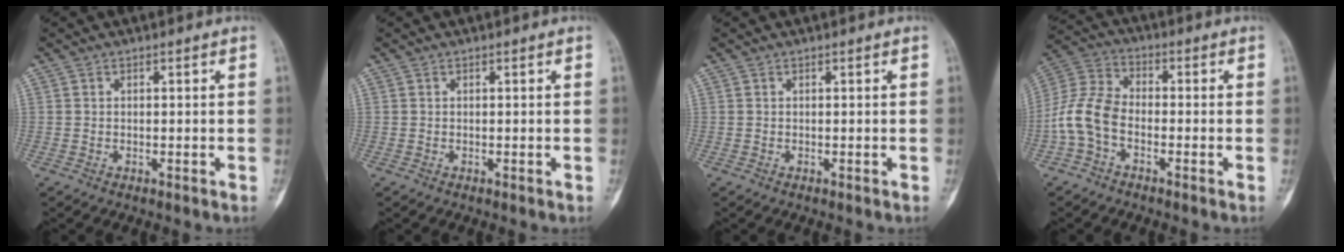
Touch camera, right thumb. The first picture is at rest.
{"total": 0.0}
{"total": 0.0}
{"total": 8.8, "force": [-3.0, 5.4, 6.3], "torque": [-0.135, 0.028, -0.073]}